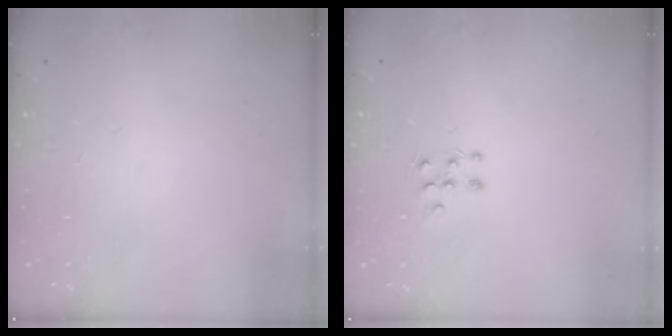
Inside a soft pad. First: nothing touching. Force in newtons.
{"total": 5.8, "press": 5.8, "slide": 1.0}